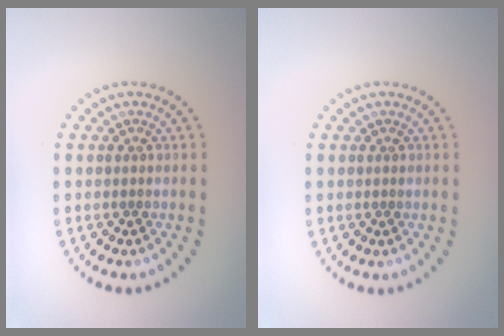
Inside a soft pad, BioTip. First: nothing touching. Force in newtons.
{"total": 0.0}